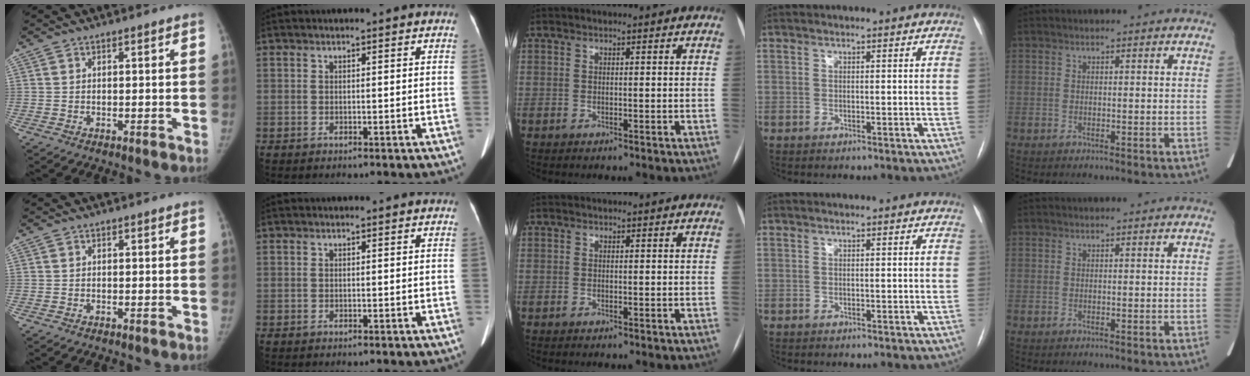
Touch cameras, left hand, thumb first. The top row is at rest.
{}